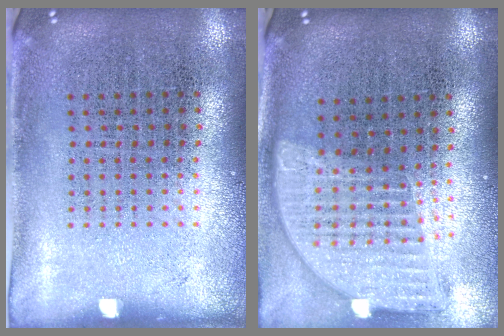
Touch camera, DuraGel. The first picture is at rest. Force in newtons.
{"total": 1.7, "press": 1.5, "slide": 0.9}